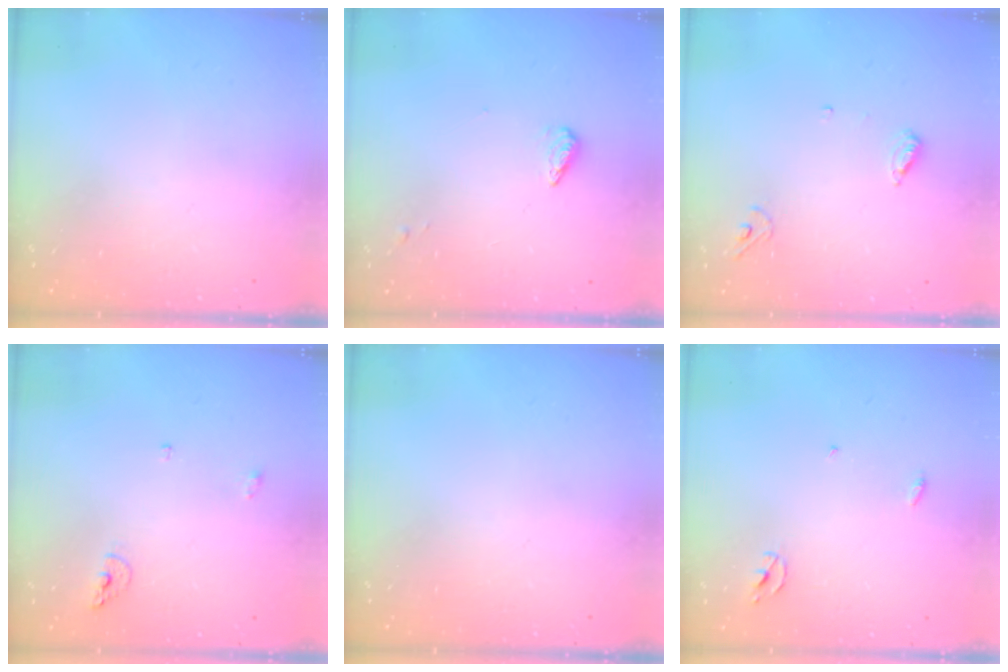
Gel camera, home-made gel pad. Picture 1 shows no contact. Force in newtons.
{"total": 3.4, "press": 3.4, "slide": 0.5}
{"total": 5.9, "press": 5.9, "slide": 0.6}
{"total": 5.6, "press": 5.5, "slide": 0.9}
{"total": 0.0}
{"total": 2.3, "press": 2.3, "slide": 0.2}